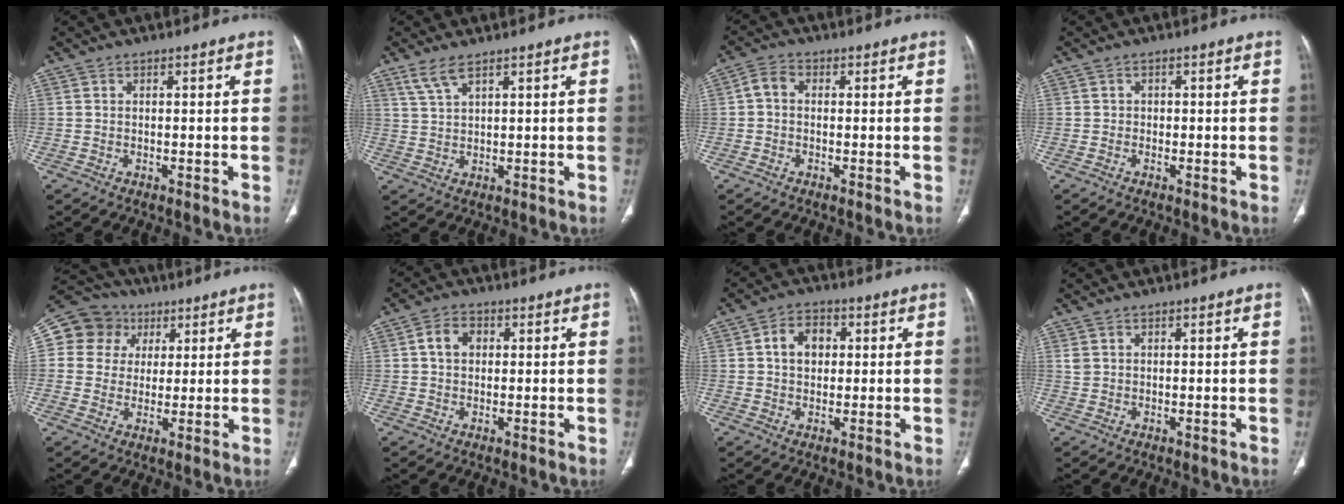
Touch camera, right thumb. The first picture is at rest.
{"total": 3.9, "force": [2.7, 1.6, 2.3], "torque": [-0.048, -0.003, 0.063]}
{"total": 3.2, "force": [0.1, 2.4, 2.2], "torque": [-0.036, 0.009, -0.007]}
{"total": 0.6, "force": [-0.2, 0.6, 0.0], "torque": [0.009, 0.005, -0.008]}
{"total": 11.1, "force": [3.2, 10.2, 2.7], "torque": [-0.028, 0.016, 0.050]}
{"total": 4.3, "force": [0.9, 3.3, 2.6], "torque": [-0.039, 0.010, 0.011]}
{"total": 6.1, "force": [1.1, 4.6, 3.9], "torque": [-0.047, 0.011, 0.014]}
{"total": 1.3, "force": [0.6, 1.0, 0.6], "torque": [-0.007, -0.003, 0.013]}